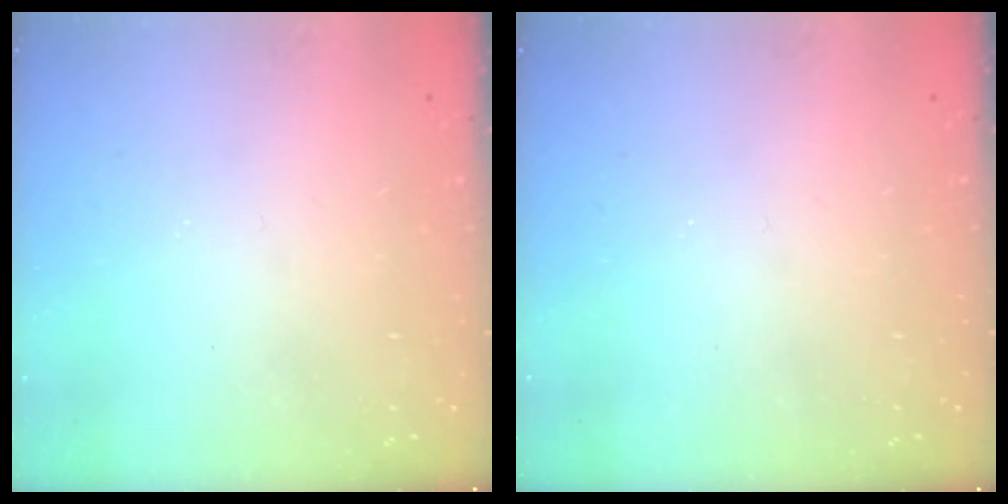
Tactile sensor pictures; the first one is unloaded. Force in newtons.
{"total": 0.0}